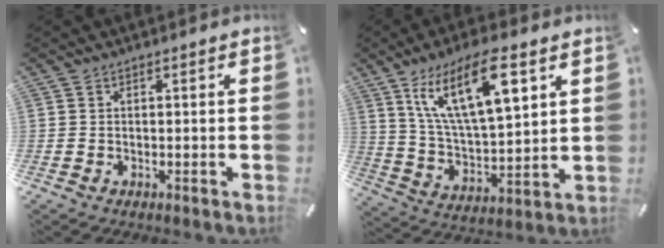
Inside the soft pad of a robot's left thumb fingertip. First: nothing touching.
{"total": 18.5, "force": [10.1, 7.1, 13.8], "torque": [-0.275, -0.028, 0.162]}